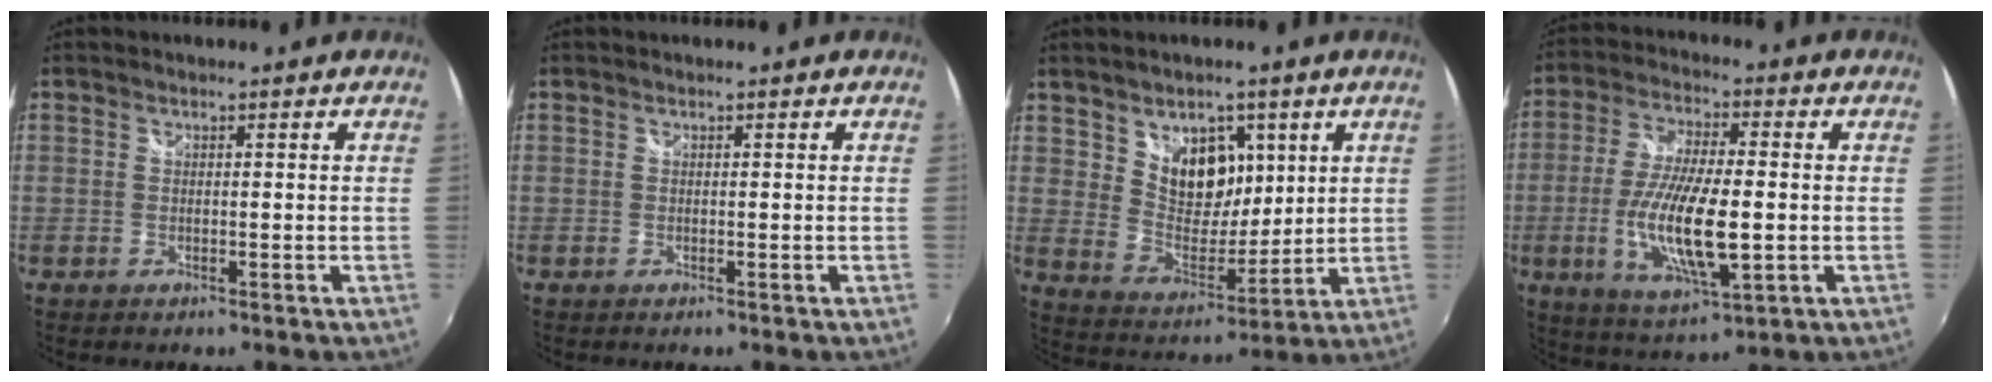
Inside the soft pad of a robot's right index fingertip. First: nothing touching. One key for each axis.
{"total": 0.0}
{"total": 10.7, "fx": 4.8, "fy": 7.4, "fz": 6.0, "tx": -0.089, "ty": -0.004, "tz": 0.098}
{"total": 14.9, "fx": -2.6, "fy": 4.5, "fz": 14.0, "tx": -0.277, "ty": -0.016, "tz": -0.045}